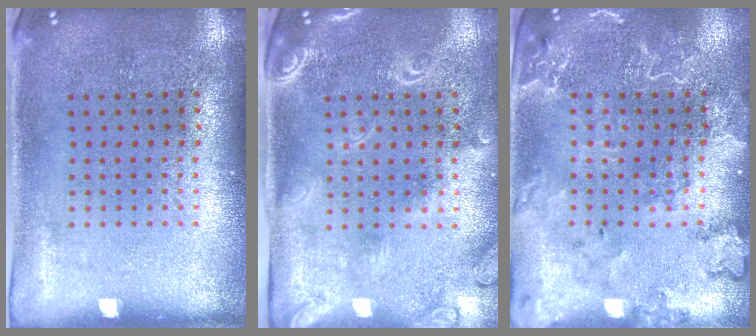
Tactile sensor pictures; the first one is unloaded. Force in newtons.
{"total": 2.4, "press": 1.9, "slide": 1.4}
{"total": 2.4, "press": 2.3, "slide": 0.6}